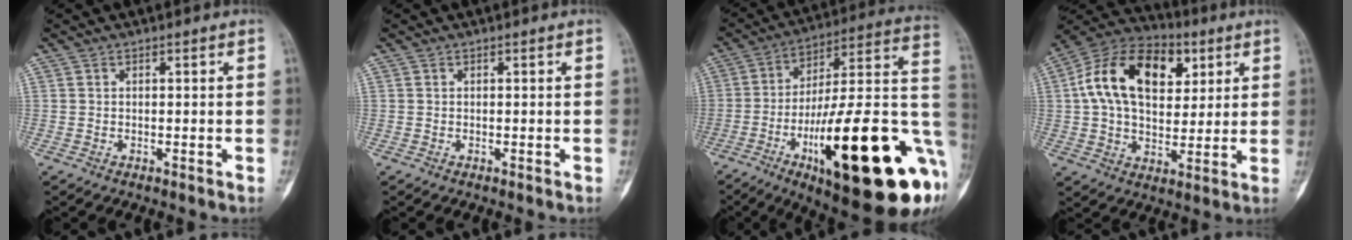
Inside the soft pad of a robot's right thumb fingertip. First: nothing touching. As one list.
[{"total": 0.0}, {"total": 35.1, "force": [-10.8, 9.1, 32.2], "torque": [-0.401, 0.026, -0.162]}, {"total": 19.8, "force": [5.5, 12.7, 14.2], "torque": [-0.215, 0.005, 0.084]}]